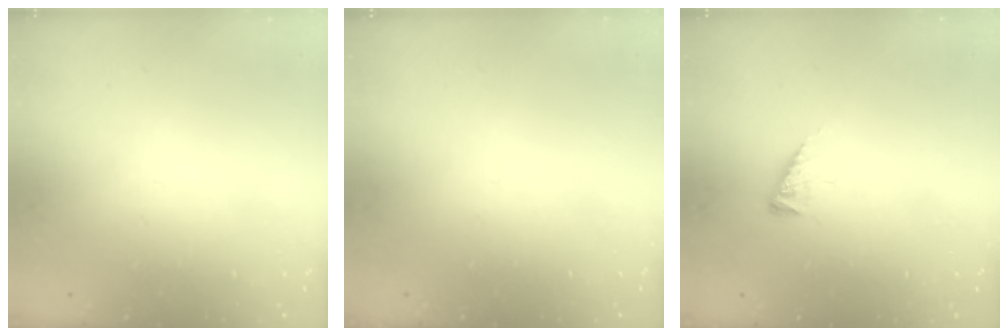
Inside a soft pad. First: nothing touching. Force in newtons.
{"total": 0.0}
{"total": 4.2, "press": 4.2, "slide": 0.6}